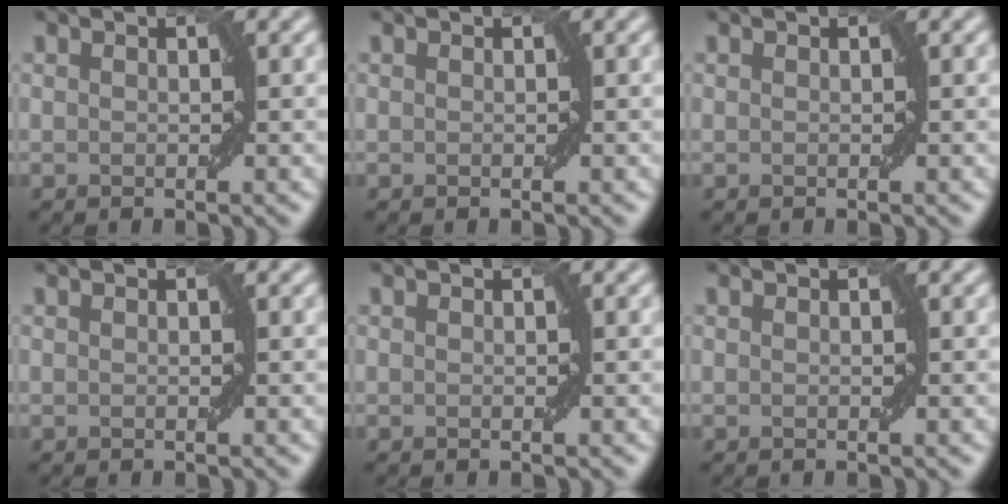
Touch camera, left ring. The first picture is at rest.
{"total": 0.0}
{"total": 0.0}
{"total": 0.0}
{"total": 0.0}
{"total": 0.0}